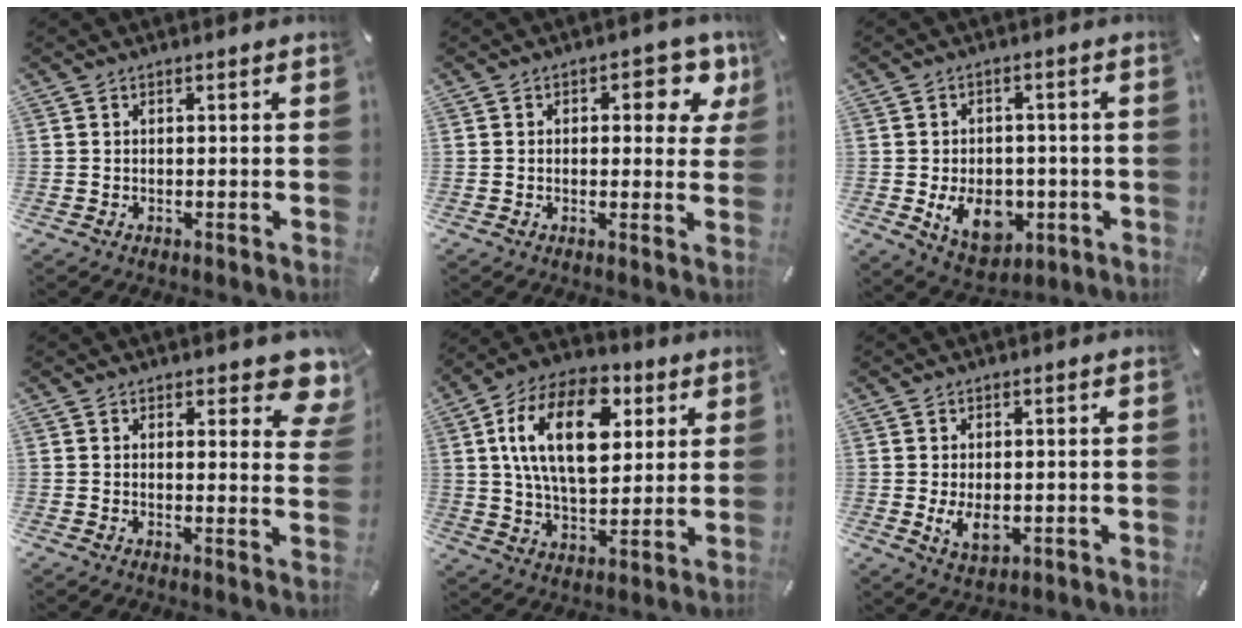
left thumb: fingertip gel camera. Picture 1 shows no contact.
{"total": 7.3, "force": [2.9, 3.9, 5.4], "torque": [-0.057, -0.015, 0.041]}
{"total": 11.4, "force": [-2.9, 8.3, 7.2], "torque": [-0.130, 0.004, -0.047]}
{"total": 7.4, "force": [5.2, 3.2, 4.2], "torque": [-0.035, -0.036, 0.087]}
{"total": 19.9, "force": [6.5, 11.8, 14.7], "torque": [-0.273, 0.000, 0.107]}
{"total": 5.4, "force": [-0.4, 3.3, 4.2], "torque": [-0.087, -0.010, -0.012]}